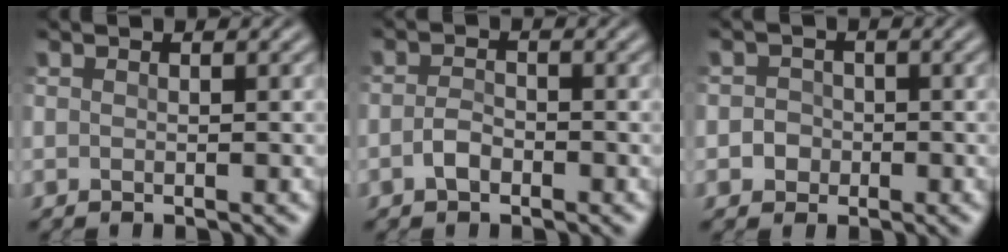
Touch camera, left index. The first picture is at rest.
{"total": 1.3, "force": [-0.6, 0.7, 0.9], "torque": [-0.020, 0.006, -0.016]}
{"total": 2.0, "force": [-0.1, 1.9, 0.4], "torque": [0.018, 0.009, -0.018]}